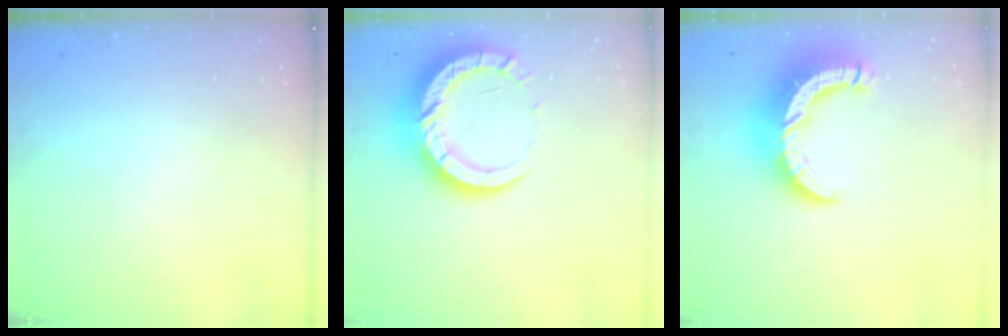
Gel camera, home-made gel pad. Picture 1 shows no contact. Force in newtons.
{"total": 14.0, "press": 14.0, "slide": 1.3}
{"total": 13.5, "press": 13.4, "slide": 1.5}